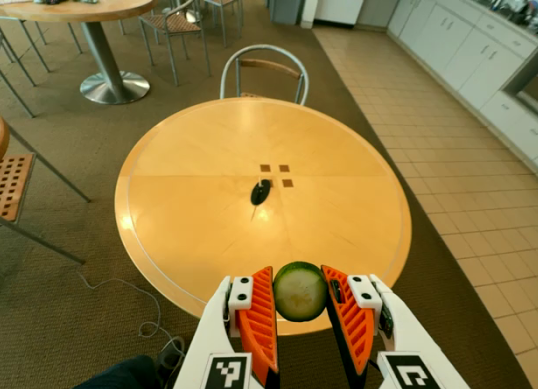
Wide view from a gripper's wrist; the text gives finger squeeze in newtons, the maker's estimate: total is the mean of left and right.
{"total": 6.5, "left": 6.4, "right": 6.7}